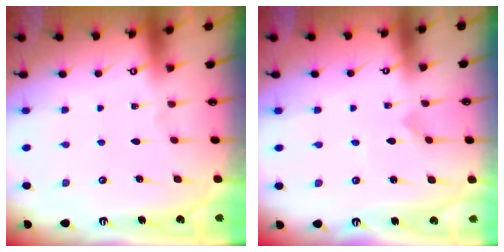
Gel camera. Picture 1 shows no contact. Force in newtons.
{"total": 0.0}